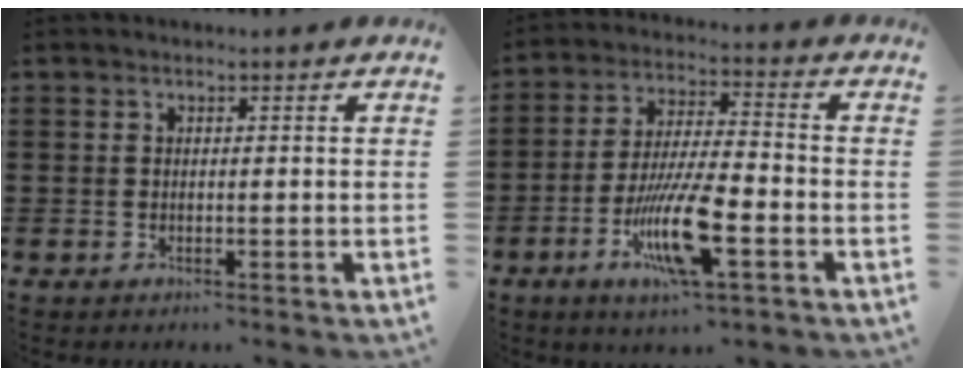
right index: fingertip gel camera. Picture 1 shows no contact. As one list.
[{"total": 11.7, "force": [-4.7, 2.7, 10.4], "torque": [-0.210, -0.007, -0.086]}]